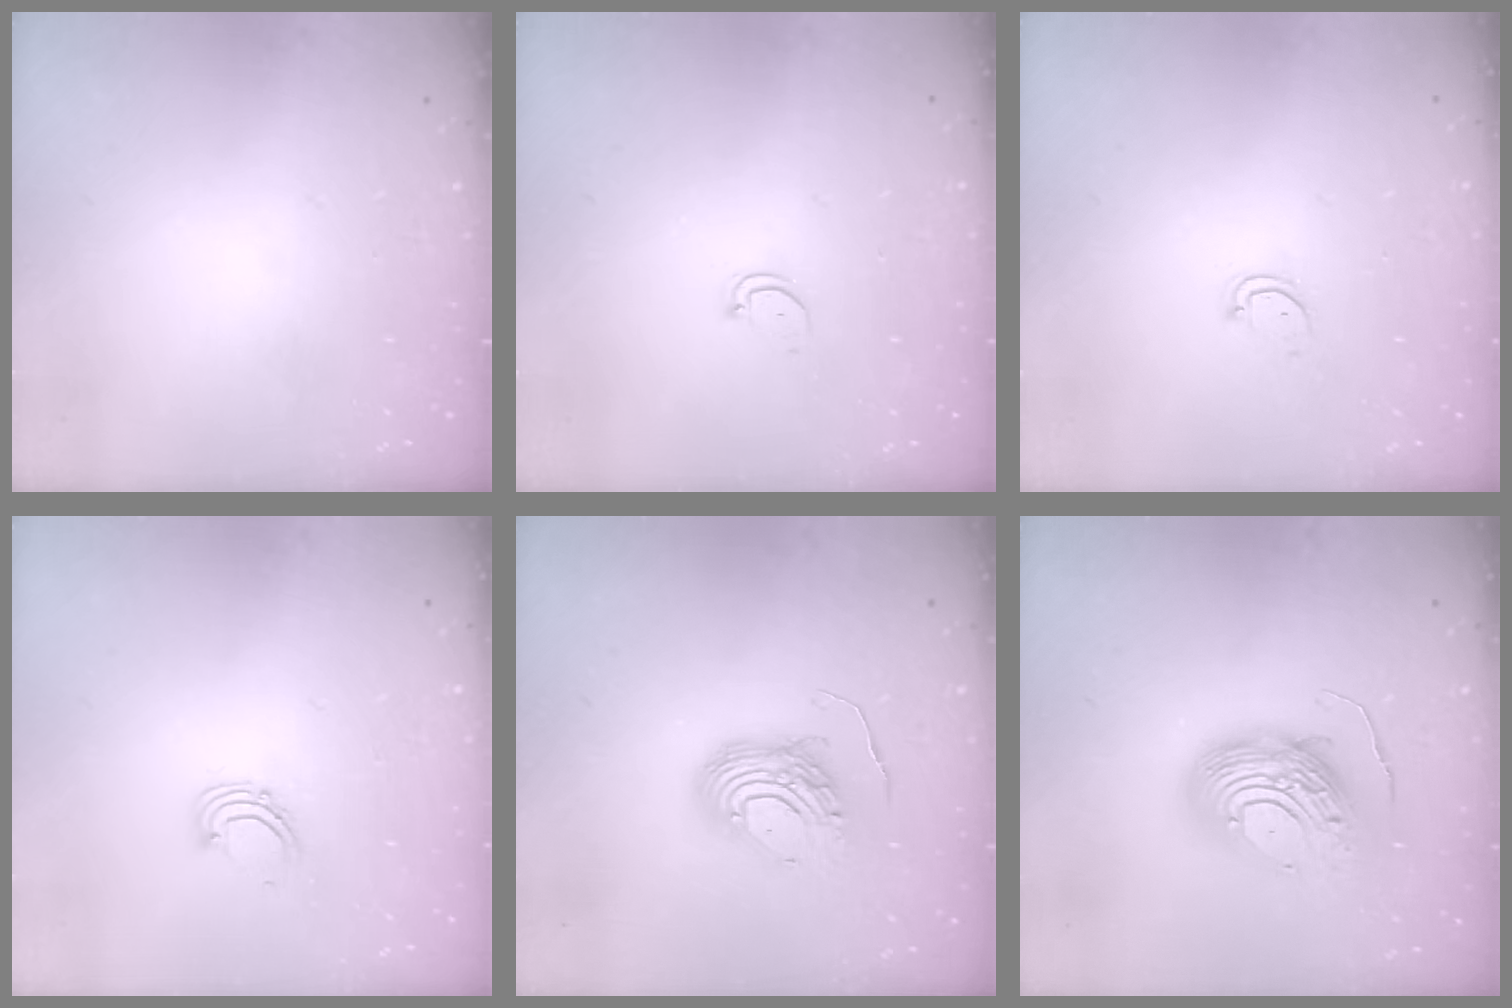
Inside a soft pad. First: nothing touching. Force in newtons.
{"total": 2.4, "press": 2.4, "slide": 0.2}
{"total": 3.5, "press": 3.5, "slide": 0.4}
{"total": 2.9, "press": 2.9, "slide": 0.2}
{"total": 9.8, "press": 9.7, "slide": 1.0}
{"total": 13.4, "press": 13.4, "slide": 1.2}